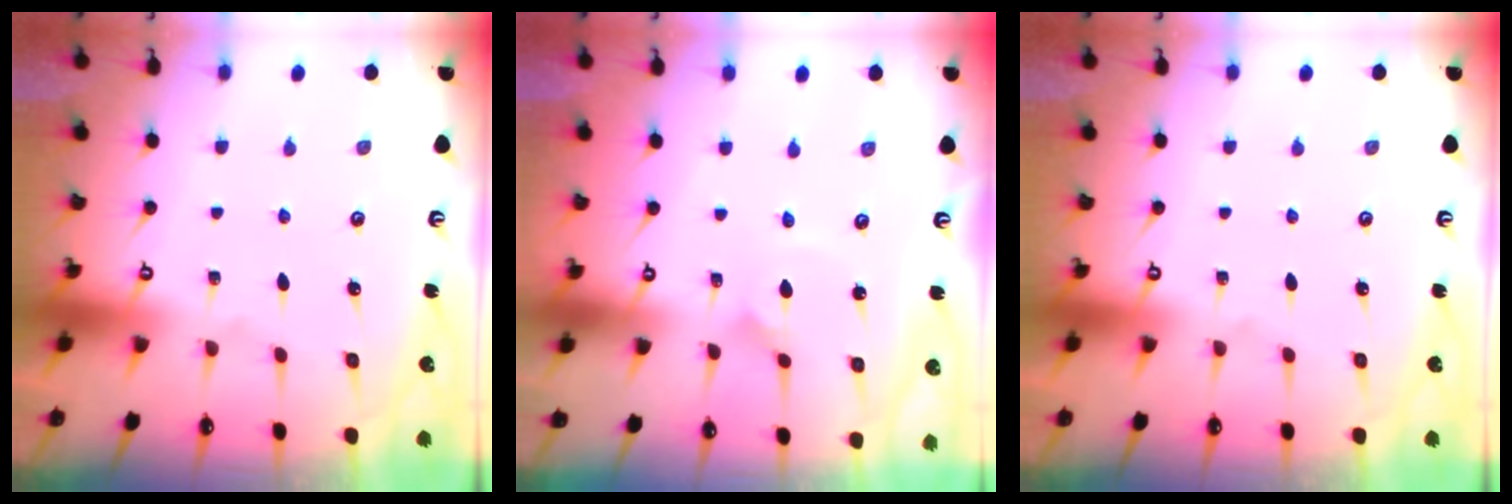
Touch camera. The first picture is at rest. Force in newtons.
{"total": 1.5, "press": 1.5, "slide": 0.1}
{"total": 0.0}